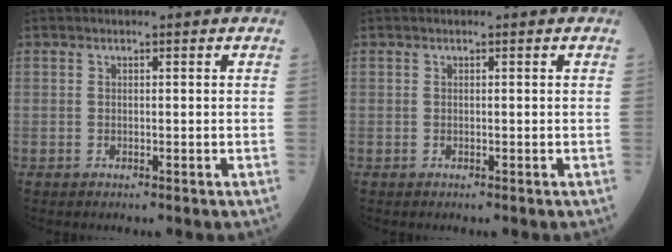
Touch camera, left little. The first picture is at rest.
{"total": 0.0}